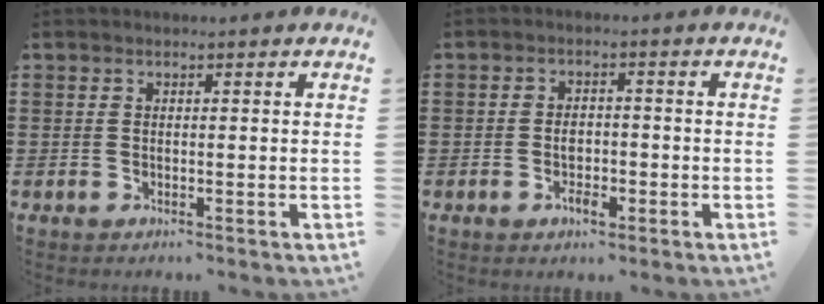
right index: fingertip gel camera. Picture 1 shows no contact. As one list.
[{"total": 3.0, "force": [-1.2, 1.7, 2.2], "torque": [-0.035, -0.002, -0.025]}]